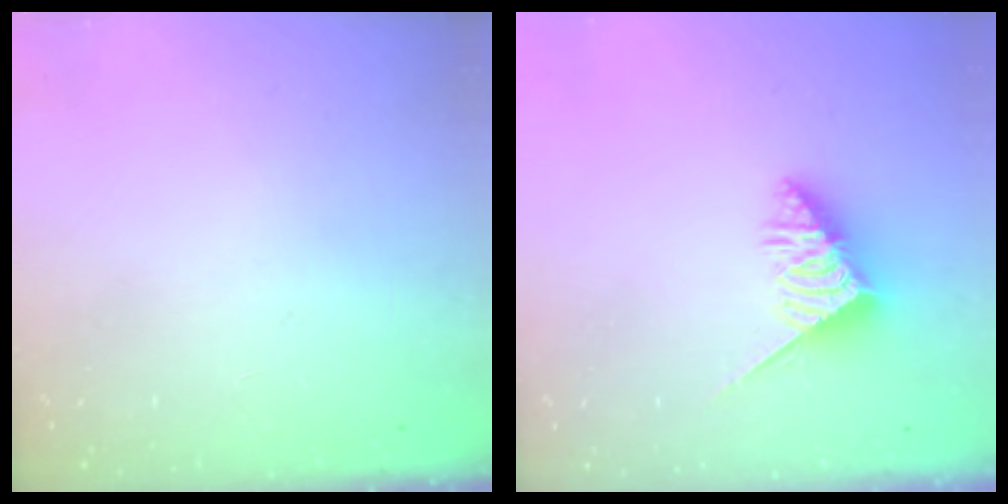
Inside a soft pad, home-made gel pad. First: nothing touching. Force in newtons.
{"total": 4.3, "press": 4.3, "slide": 0.2}